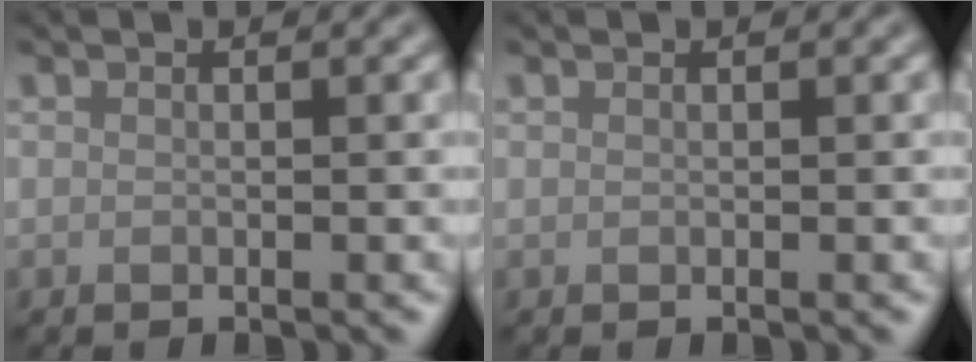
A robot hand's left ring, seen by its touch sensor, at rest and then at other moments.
{"total": 0.0}